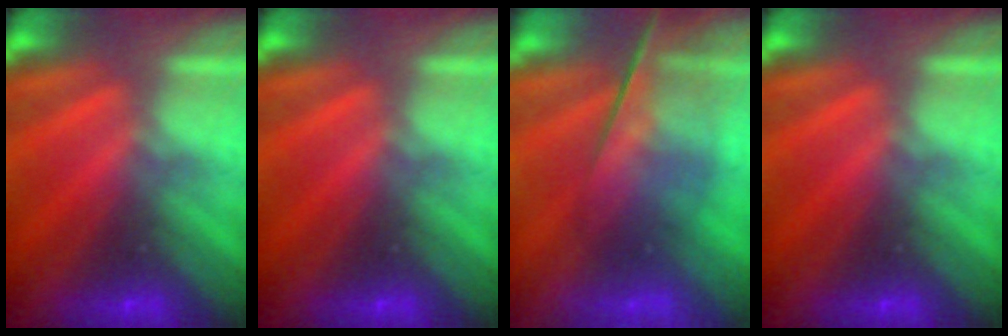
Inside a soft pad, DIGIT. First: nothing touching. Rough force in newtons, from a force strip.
{"total": 0.0}
{"total": 4.3}
{"total": 0.0}